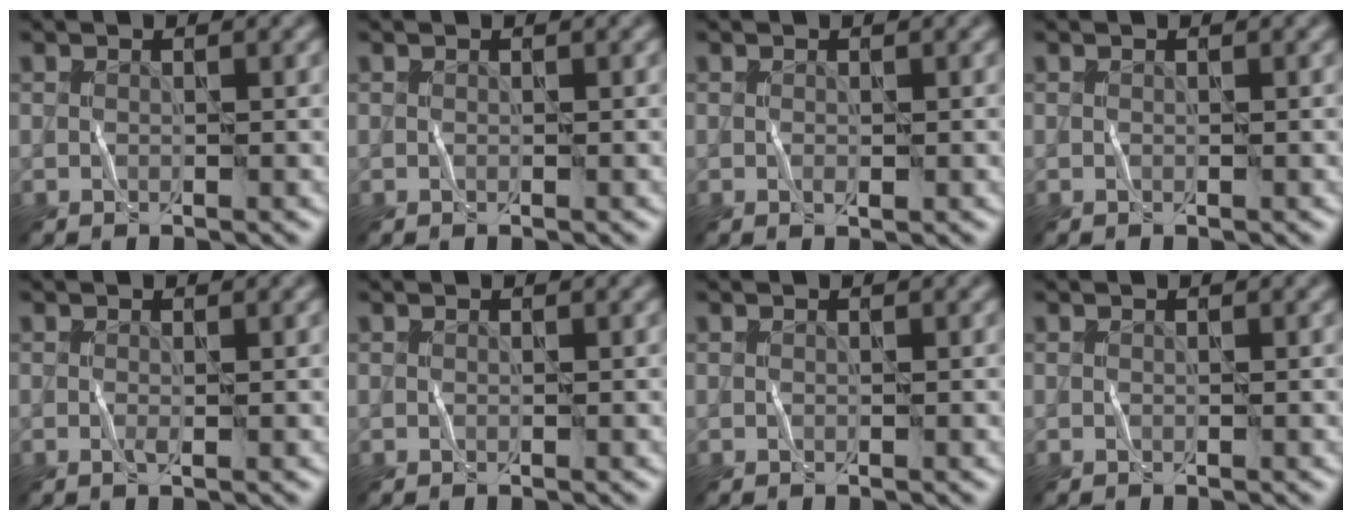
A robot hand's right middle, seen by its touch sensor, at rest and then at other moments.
{"total": 0.0}
{"total": 0.7, "force": [0.0, 0.4, 0.6], "torque": [-0.009, -0.001, 0.000]}
{"total": 0.0}
{"total": 0.6, "force": [-0.1, 0.1, 0.6], "torque": [-0.013, -0.003, -0.002]}
{"total": 0.0}
{"total": 0.0}
{"total": 0.0}